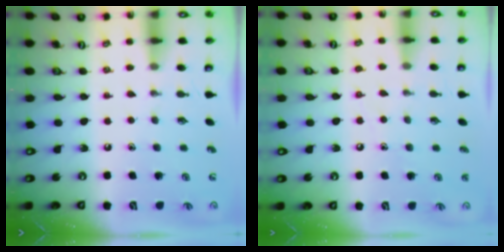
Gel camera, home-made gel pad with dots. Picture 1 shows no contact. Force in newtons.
{"total": 5.6, "press": 5.6, "slide": 0.6}